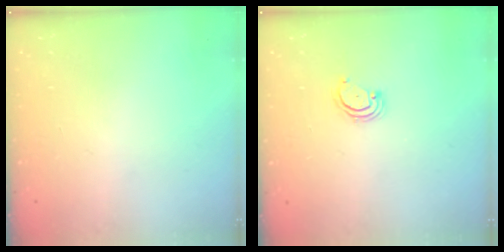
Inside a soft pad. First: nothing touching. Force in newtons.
{"total": 2.5, "press": 2.5, "slide": 0.3}